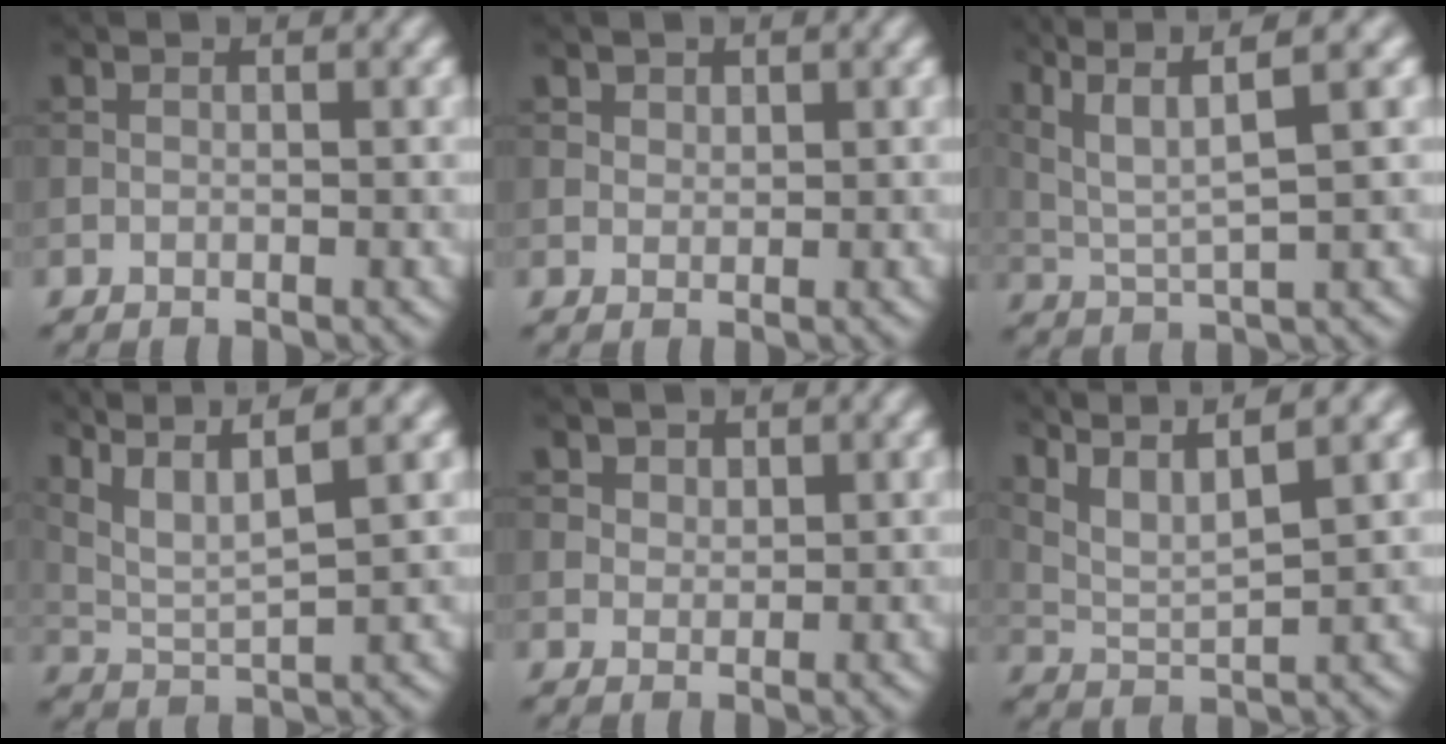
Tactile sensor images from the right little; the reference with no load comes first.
{"total": 1.1, "force": [0.8, 0.8, 0.2], "torque": [-0.005, -0.005, 0.018]}
{"total": 6.9, "force": [3.8, 1.4, 5.6], "torque": [-0.114, 0.013, 0.073]}
{"total": 8.1, "force": [5.7, 1.8, 5.5], "torque": [-0.112, 0.030, 0.081]}
{"total": 2.4, "force": [1.6, 1.6, 0.8], "torque": [-0.025, -0.006, 0.032]}
{"total": 7.3, "force": [5.4, 1.6, 4.7], "torque": [-0.096, 0.025, 0.077]}